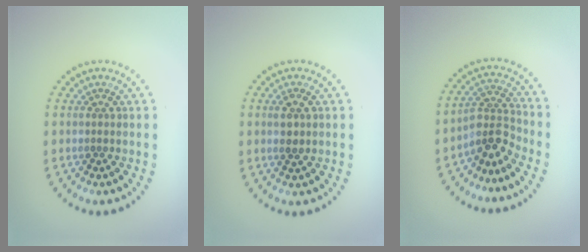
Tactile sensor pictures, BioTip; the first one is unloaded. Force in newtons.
{"total": 1.8, "press": 1.8, "slide": 0.5}
{"total": 3.2, "press": 2.2, "slide": 2.4}